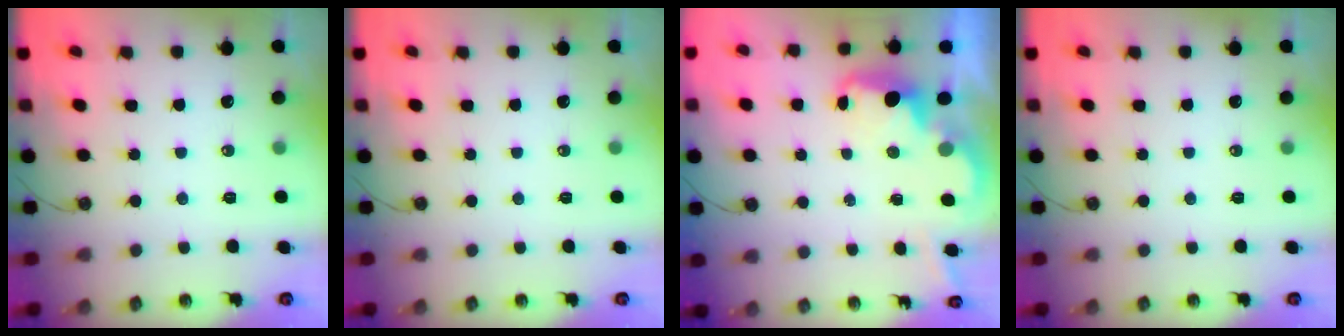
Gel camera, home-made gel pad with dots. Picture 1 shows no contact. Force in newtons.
{"total": 0.0}
{"total": 2.6, "press": 2.6, "slide": 0.4}
{"total": 0.0}